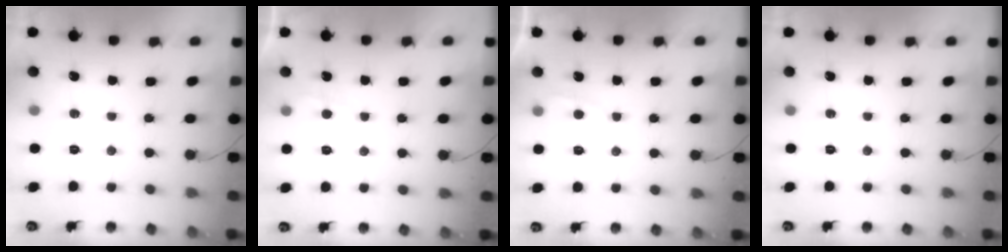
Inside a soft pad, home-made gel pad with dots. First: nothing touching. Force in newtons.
{"total": 2.0, "press": 2.0, "slide": 0.3}
{"total": 2.0, "press": 2.0, "slide": 0.2}
{"total": 0.0}